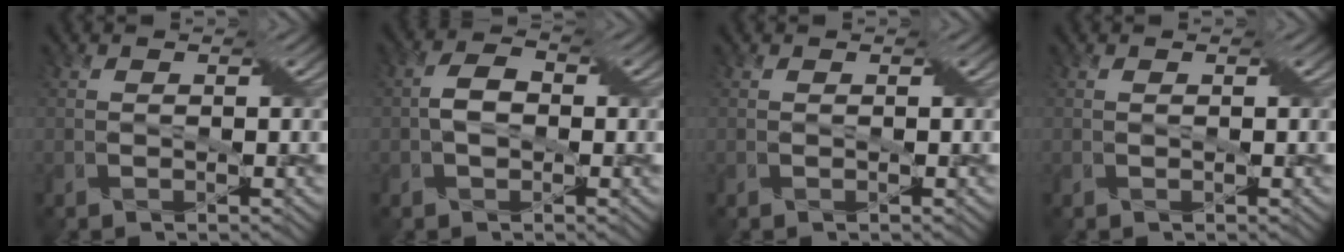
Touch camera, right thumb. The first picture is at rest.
{"total": 3.1, "force": [-0.5, 2.0, 2.3], "torque": [-0.050, 0.005, -0.013]}
{"total": 0.0}
{"total": 0.0}